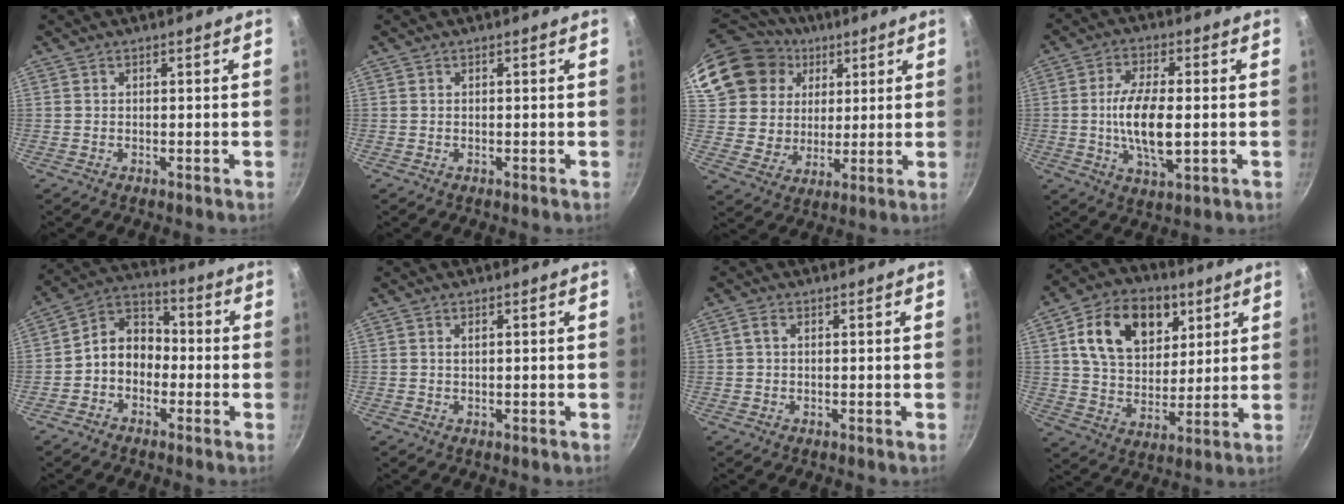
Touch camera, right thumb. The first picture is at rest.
{"total": 0.0}
{"total": 20.0, "force": [8.9, 16.3, 7.3], "torque": [-0.144, 0.006, 0.175]}
{"total": 11.4, "force": [-0.8, 4.6, 10.4], "torque": [-0.197, 0.002, -0.016]}
{"total": 8.7, "force": [-2.1, 6.8, 5.0], "torque": [-0.046, 0.043, -0.058]}
{"total": 1.0, "force": [0.3, 0.5, 0.8], "torque": [-0.012, 0.002, 0.005]}
{"total": 1.4, "force": [0.4, 0.9, 1.1], "torque": [-0.022, 0.005, 0.006]}
{"total": 18.3, "force": [7.0, 12.6, 11.3], "torque": [-0.157, -0.014, 0.112]}